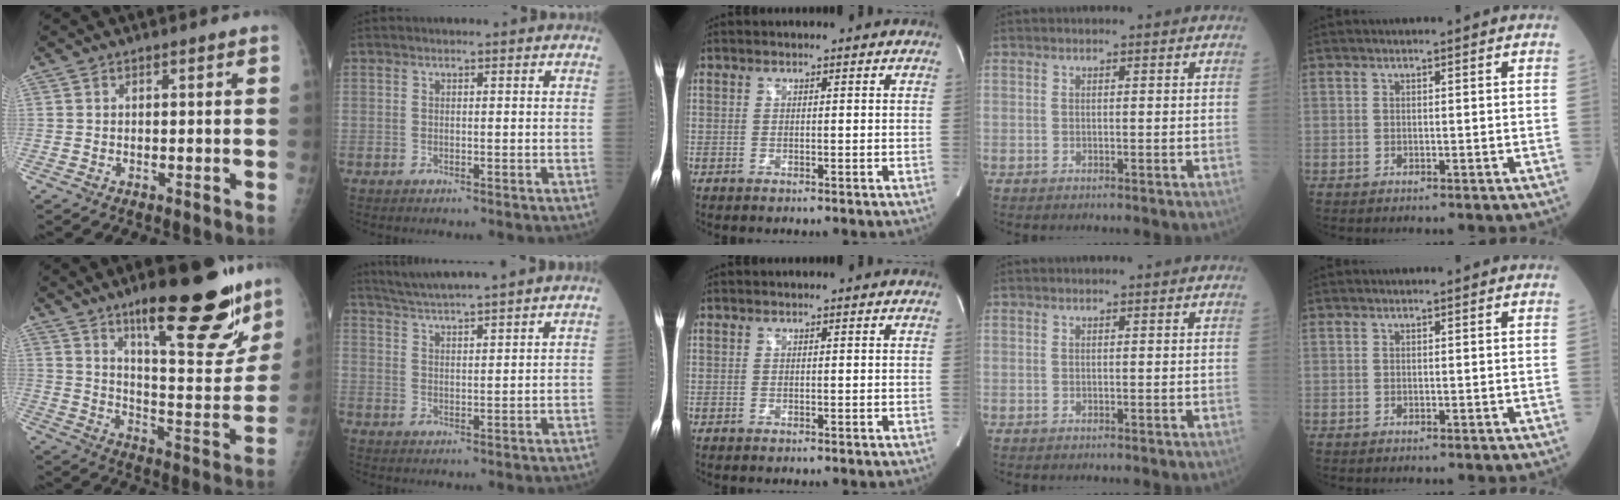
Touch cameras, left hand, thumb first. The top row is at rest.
{"thumb": {"total": 23.0, "force": [15.1, 6.2, 16.2], "torque": [-0.188, -0.088, 0.229]}, "index": {"total": 9.5, "force": [8.6, -1.3, 3.8], "torque": [-0.072, 0.018, 0.135]}}